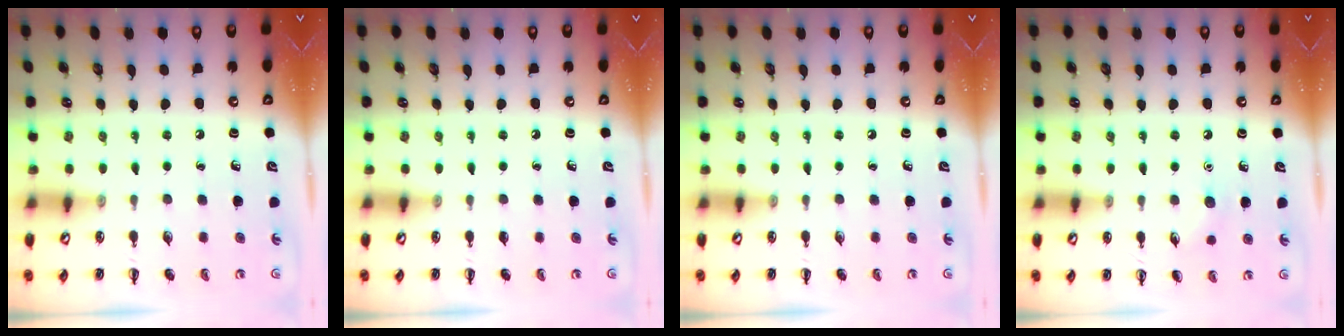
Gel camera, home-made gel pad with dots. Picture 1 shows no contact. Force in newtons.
{"total": 0.0}
{"total": 0.0}
{"total": 5.1, "press": 4.9, "slide": 1.4}